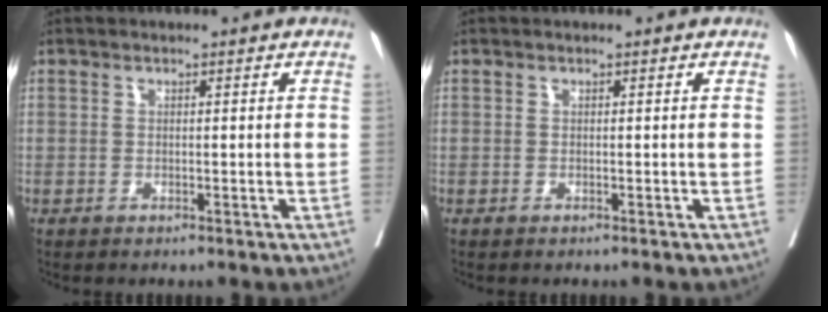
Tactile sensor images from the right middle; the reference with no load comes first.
{"total": 0.0}